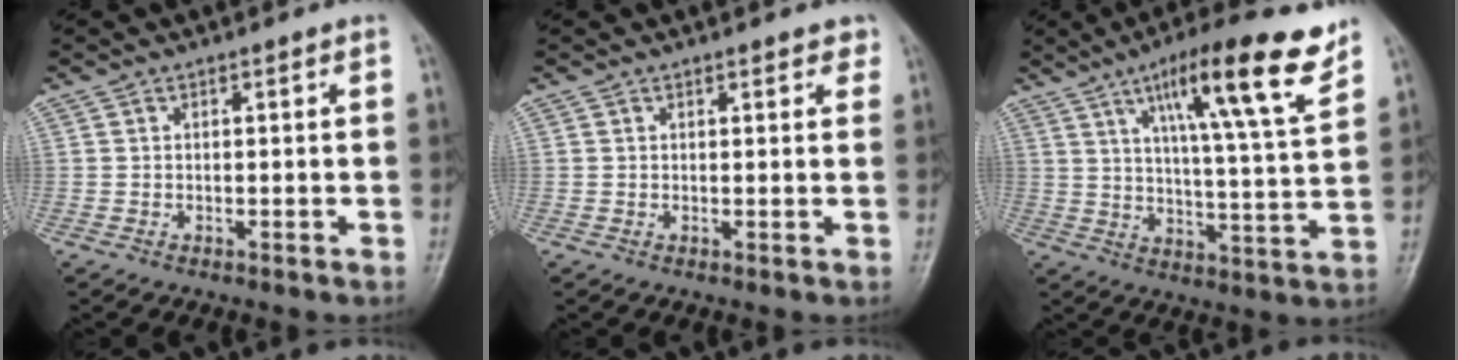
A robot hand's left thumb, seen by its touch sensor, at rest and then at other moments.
{"total": 2.1, "force": [1.4, 1.0, 1.1], "torque": [0.002, -0.004, 0.012]}
{"total": 17.4, "force": [10.2, 2.5, 13.8], "torque": [-0.201, -0.044, 0.159]}